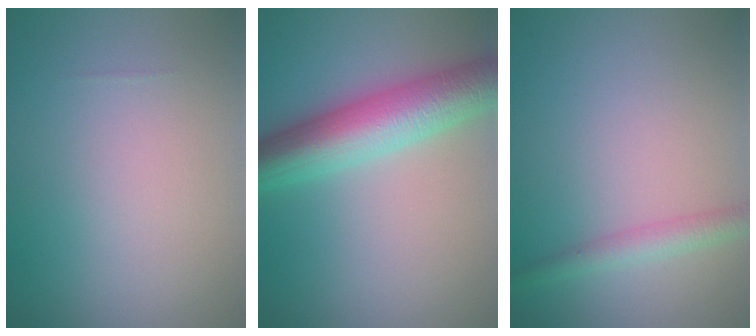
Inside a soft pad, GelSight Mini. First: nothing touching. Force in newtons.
{"total": 7.3, "press": 7.3, "slide": 0.0}
{"total": 2.0, "press": 2.0, "slide": 0.1}